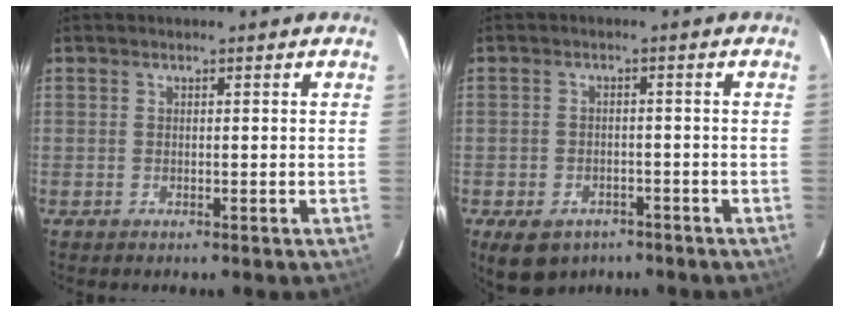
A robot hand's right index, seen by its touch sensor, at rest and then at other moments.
{"total": 8.0, "force": [-5.2, 5.1, 3.3], "torque": [-0.077, -0.003, -0.069]}